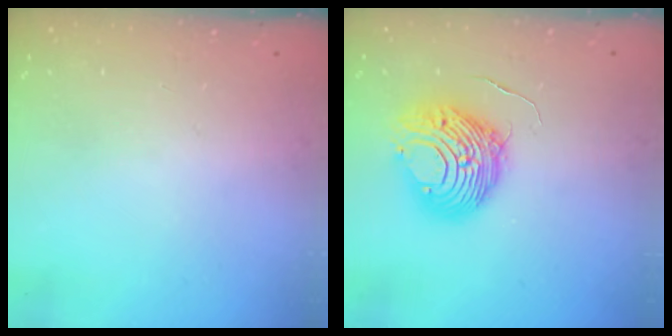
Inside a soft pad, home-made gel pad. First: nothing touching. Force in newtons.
{"total": 10.6, "press": 10.6, "slide": 0.8}